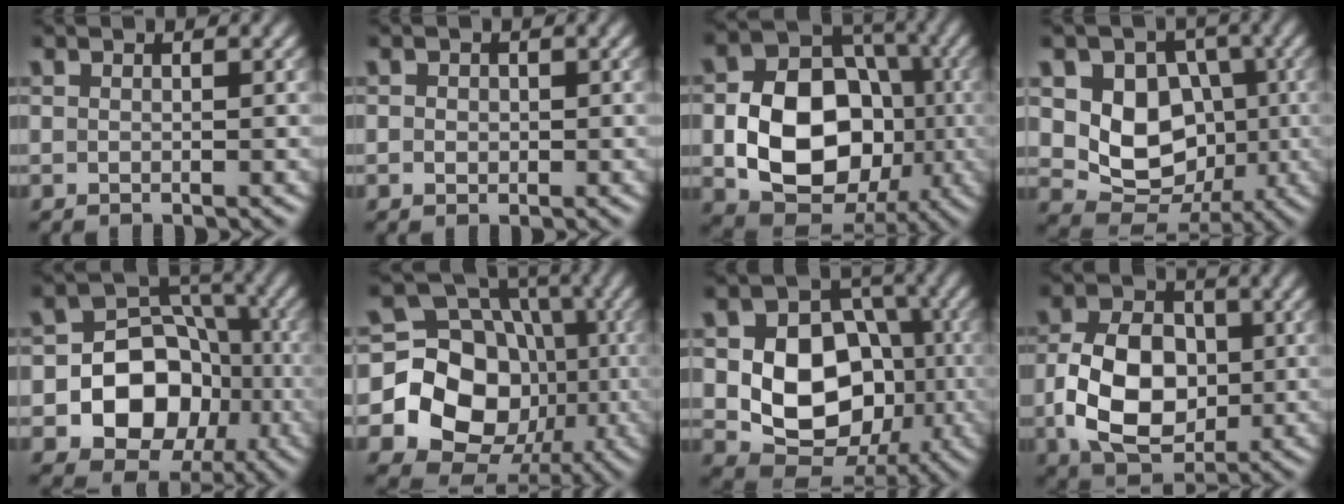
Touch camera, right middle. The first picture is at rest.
{"total": 0.9, "force": [0.0, 0.8, 0.4], "torque": [-0.004, -0.003, -0.001]}
{"total": 11.7, "force": [-1.9, 8.7, 7.6], "torque": [-0.126, 0.000, -0.036]}
{"total": 8.5, "force": [0.5, 7.0, 4.9], "torque": [-0.078, -0.006, -0.002]}
{"total": 10.2, "force": [-2.6, 8.3, 5.3], "torque": [-0.064, 0.000, -0.076]}
{"total": 15.8, "force": [-3.0, 13.6, 7.4], "torque": [-0.111, -0.012, -0.073]}
{"total": 11.2, "force": [-1.2, 8.5, 7.2], "torque": [-0.102, 0.000, -0.033]}
{"total": 9.0, "force": [-1.1, 6.2, 6.4], "torque": [-0.126, -0.001, -0.027]}